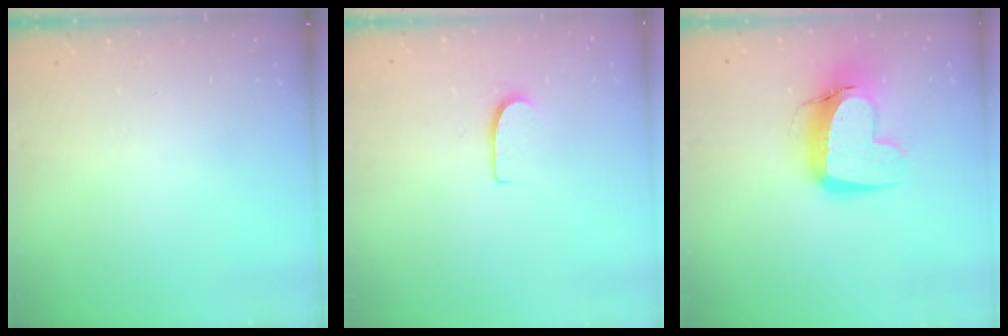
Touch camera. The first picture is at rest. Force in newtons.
{"total": 5.1, "press": 5.1, "slide": 0.5}
{"total": 14.0, "press": 14.0, "slide": 1.5}